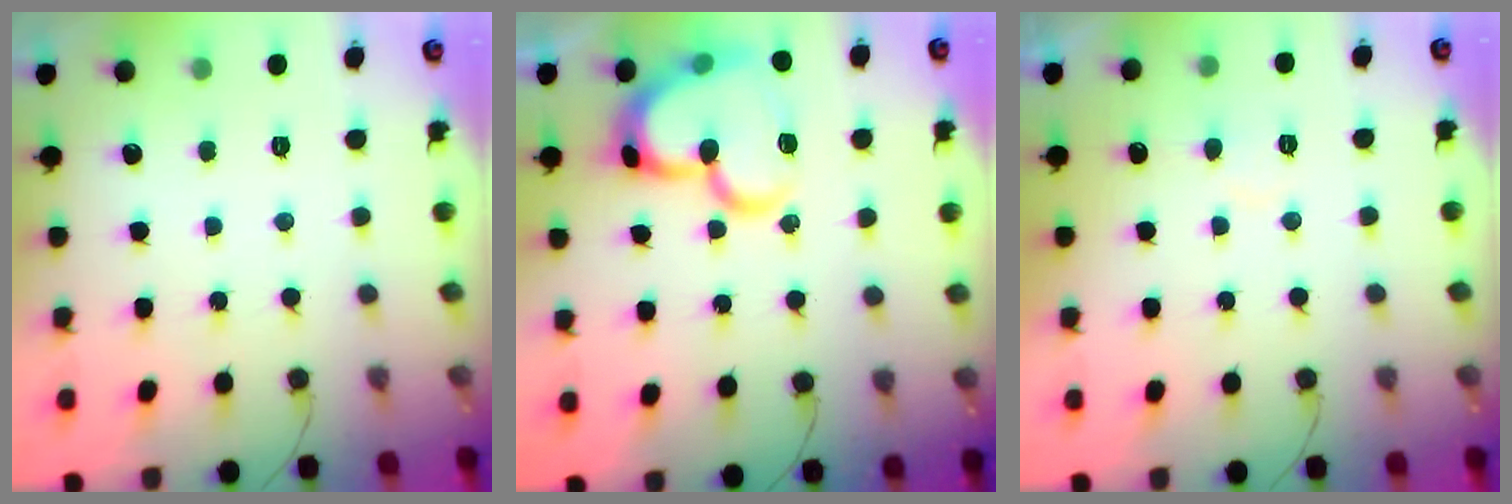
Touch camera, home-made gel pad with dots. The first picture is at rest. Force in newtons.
{"total": 20.6, "press": 20.4, "slide": 2.6}
{"total": 5.6, "press": 5.6, "slide": 0.5}